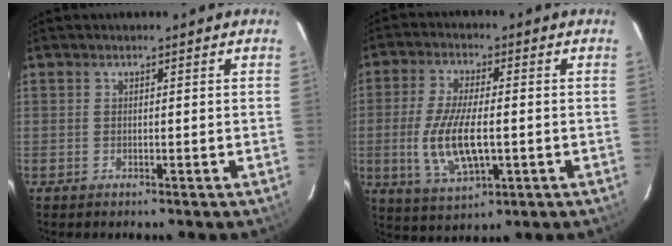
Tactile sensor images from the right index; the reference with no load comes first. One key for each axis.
{"total": 11.8, "fx": -1.8, "fy": 4.4, "fz": 10.8, "tx": -0.221, "ty": -0.011, "tz": -0.028}